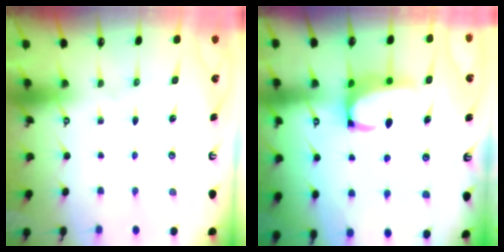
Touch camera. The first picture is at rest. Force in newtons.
{"total": 2.4, "press": 2.3, "slide": 0.9}